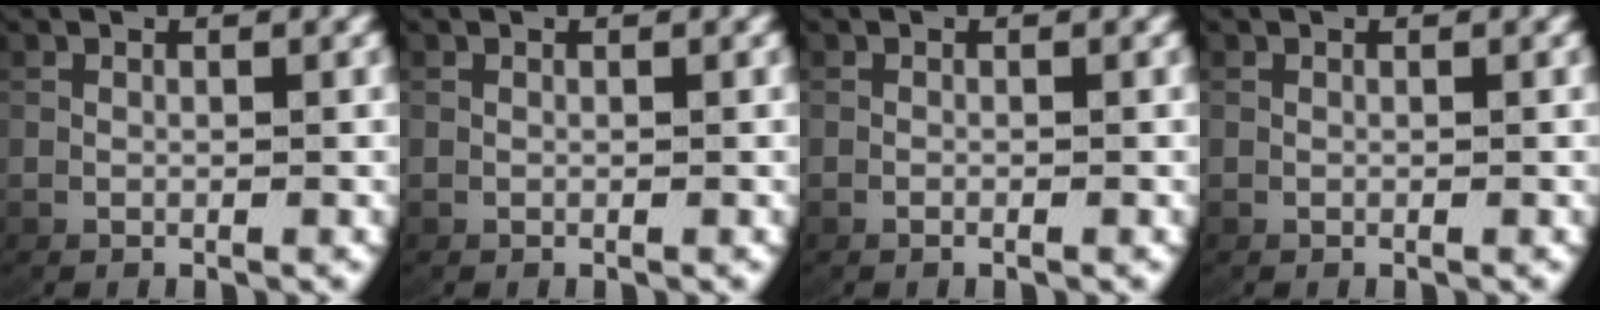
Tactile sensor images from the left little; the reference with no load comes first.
{"total": 0.0}
{"total": 0.6, "force": [-0.5, 0.1, 0.3], "torque": [-0.011, 0.002, -0.010]}
{"total": 0.0}